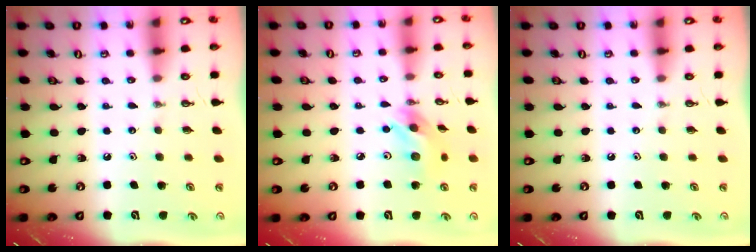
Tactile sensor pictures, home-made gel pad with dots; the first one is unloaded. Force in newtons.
{"total": 11.5, "press": 11.5, "slide": 0.8}
{"total": 0.0}